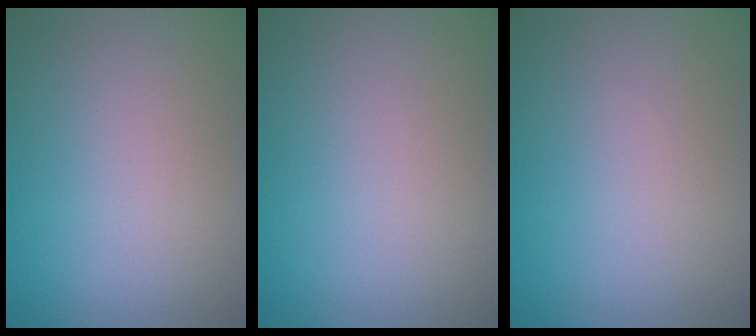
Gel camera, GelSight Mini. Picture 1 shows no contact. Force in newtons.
{"total": 0.0}
{"total": 0.0}